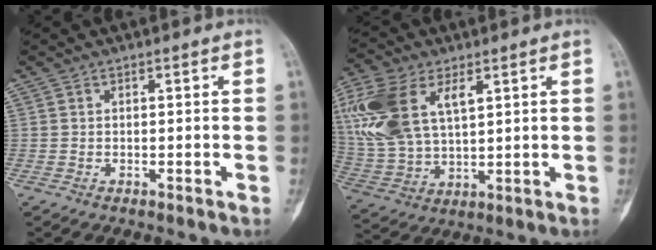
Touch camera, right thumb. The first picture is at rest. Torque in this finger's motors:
{"motor_torque": [1.06, 1.79, 1.57, 0.86, 0.21]}